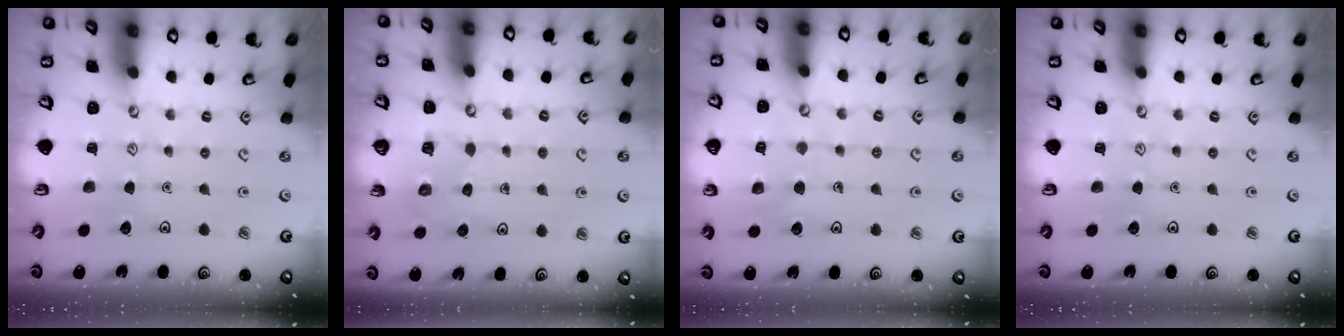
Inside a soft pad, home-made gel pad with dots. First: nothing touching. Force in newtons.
{"total": 2.5, "press": 2.5, "slide": 0.1}
{"total": 4.8, "press": 4.8, "slide": 0.3}
{"total": 0.0}